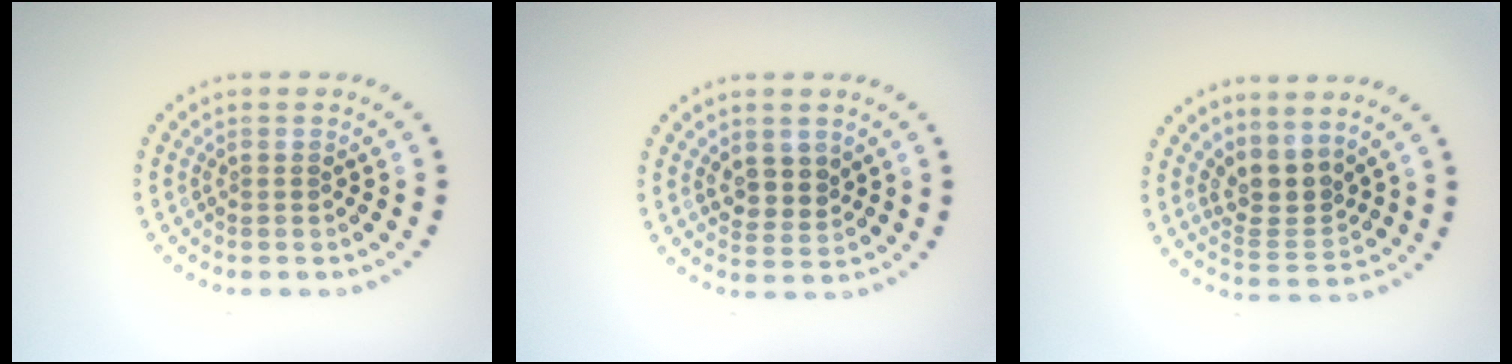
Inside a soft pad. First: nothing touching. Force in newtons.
{"total": 2.5, "press": 2.3, "slide": 0.8}
{"total": 3.2, "press": 2.5, "slide": 2.0}